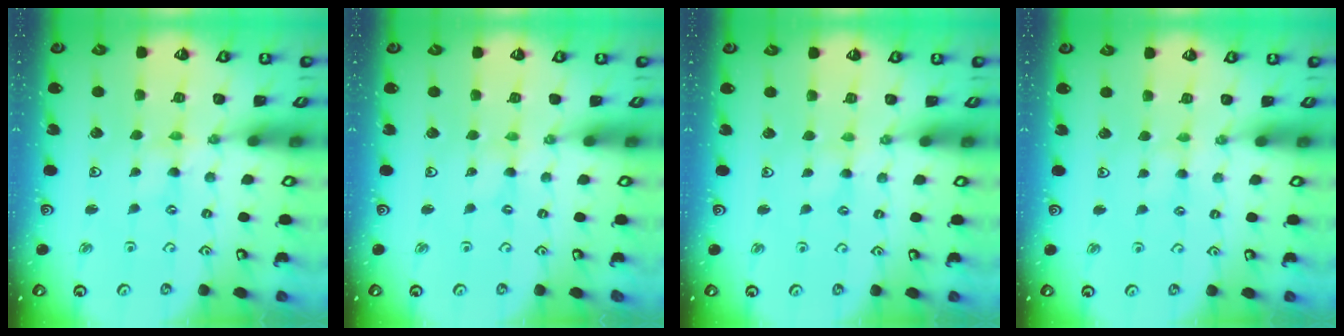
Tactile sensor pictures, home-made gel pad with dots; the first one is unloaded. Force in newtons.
{"total": 0.0}
{"total": 1.2, "press": 1.2, "slide": 0.3}
{"total": 2.2, "press": 2.2, "slide": 0.3}